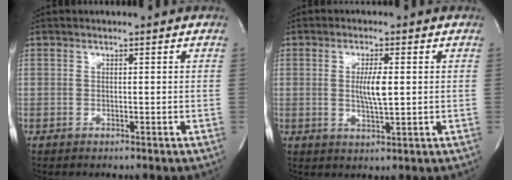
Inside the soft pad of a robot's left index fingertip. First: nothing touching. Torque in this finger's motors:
{"motor_torque": [0.56, -0.15, 0.19, 0.06]}